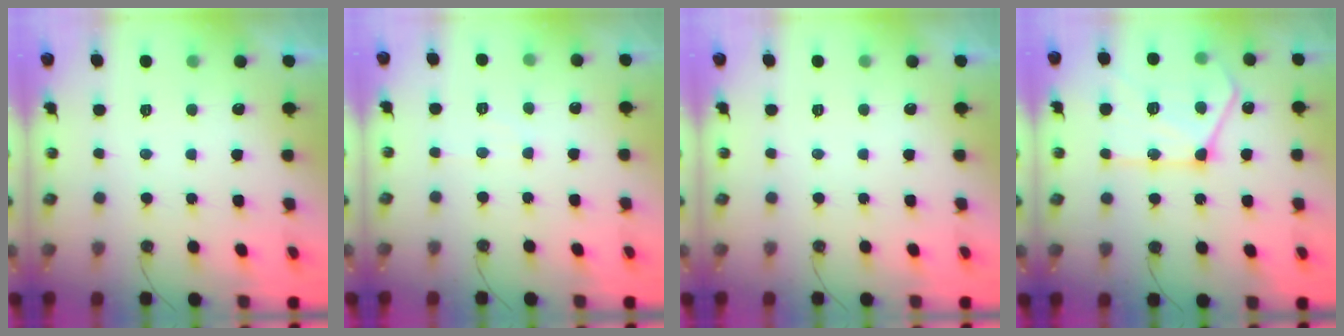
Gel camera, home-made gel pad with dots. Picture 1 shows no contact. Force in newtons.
{"total": 4.4, "press": 4.4, "slide": 0.6}
{"total": 0.0}
{"total": 19.4, "press": 19.3, "slide": 1.7}